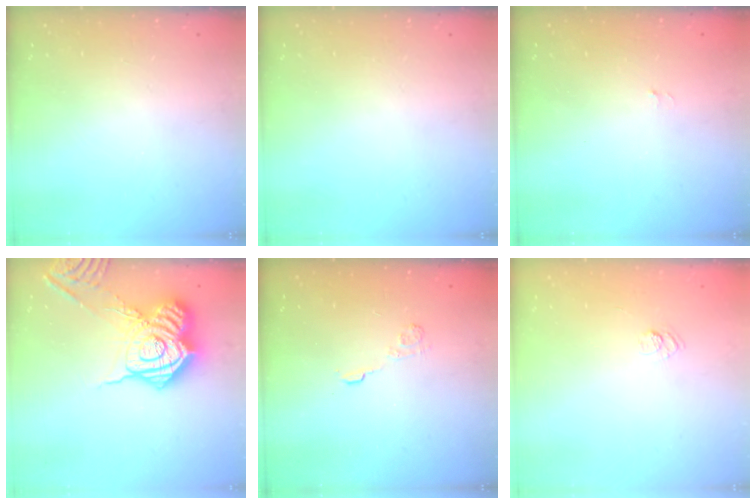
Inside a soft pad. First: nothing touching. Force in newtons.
{"total": 0.0}
{"total": 2.8, "press": 2.6, "slide": 0.8}
{"total": 19.7, "press": 19.6, "slide": 1.5}
{"total": 3.2, "press": 2.8, "slide": 1.5}
{"total": 3.1, "press": 2.8, "slide": 1.3}